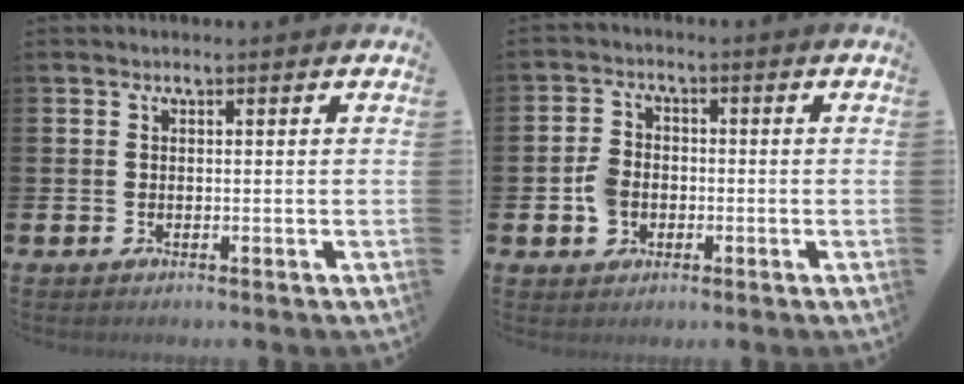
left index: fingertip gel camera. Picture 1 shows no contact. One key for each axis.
{"total": 4.1, "fx": -1.1, "fy": 3.5, "fz": 1.9, "tx": -0.039, "ty": 0.011, "tz": -0.021}